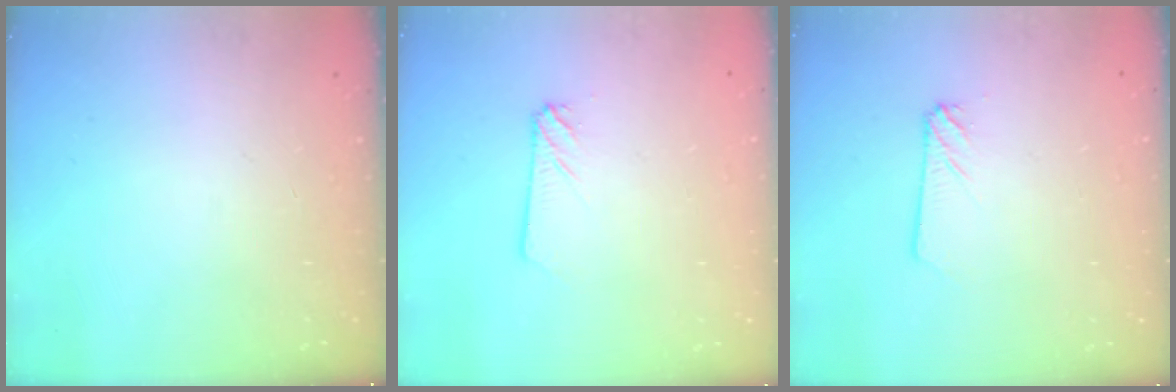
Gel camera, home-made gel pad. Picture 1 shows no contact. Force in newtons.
{"total": 2.7, "press": 2.7, "slide": 0.2}
{"total": 2.7, "press": 2.7, "slide": 0.2}